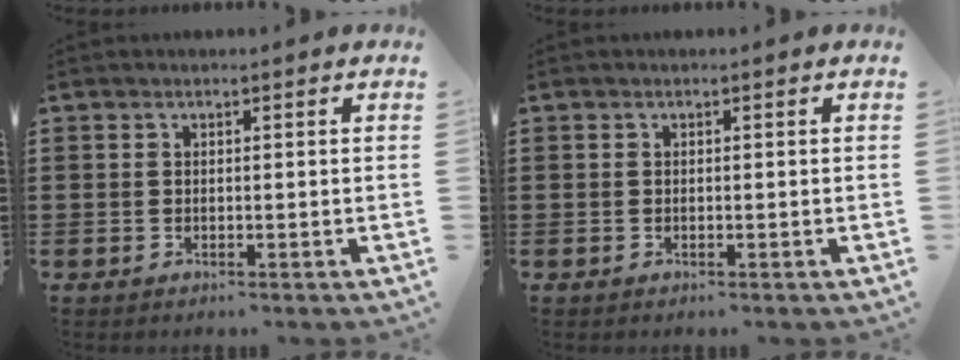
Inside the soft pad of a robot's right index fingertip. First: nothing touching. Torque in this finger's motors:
{"motor_torque": [-0.86, 1.28, 0.00, 0.00]}